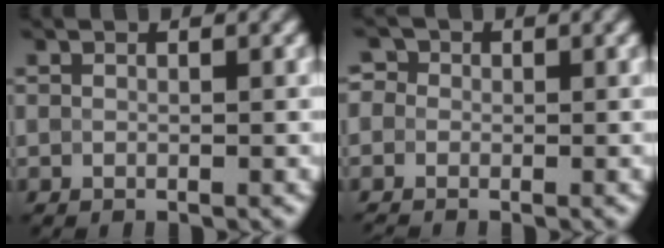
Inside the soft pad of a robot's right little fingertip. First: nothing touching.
{"total": 3.2, "force": [0.0, 2.9, 1.3], "torque": [-0.022, 0.022, -0.032]}